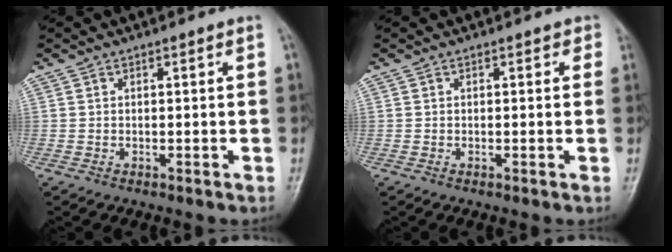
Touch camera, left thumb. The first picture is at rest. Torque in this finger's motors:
{"motor_torque": [0.07, 0.13, -0.13, -0.21, 0.04]}